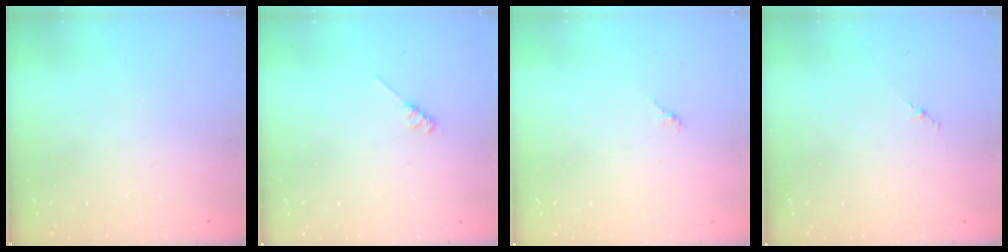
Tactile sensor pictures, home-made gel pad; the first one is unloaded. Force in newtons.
{"total": 2.6, "press": 2.5, "slide": 0.4}
{"total": 1.5, "press": 1.4, "slide": 0.4}
{"total": 1.2, "press": 1.1, "slide": 0.6}